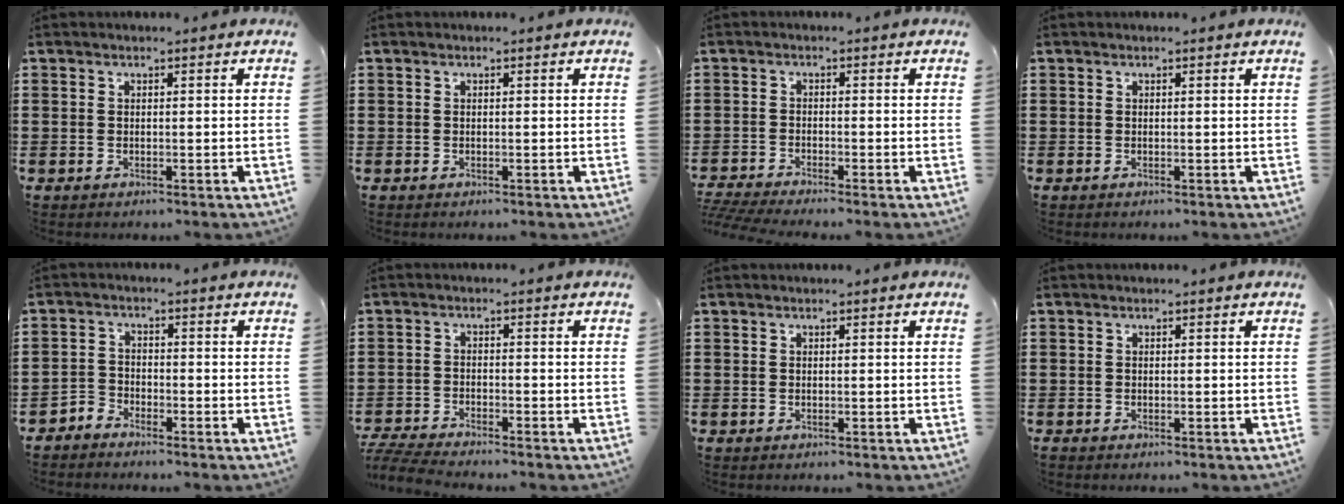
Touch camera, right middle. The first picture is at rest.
{"total": 0.0}
{"total": 2.4, "force": [-2.2, -0.3, 0.8], "torque": [-0.029, -0.008, -0.049]}
{"total": 0.0}
{"total": 2.7, "force": [-2.7, 0.5, -0.2], "torque": [-0.012, -0.003, -0.059]}
{"total": 4.2, "force": [-4.0, 0.0, 1.0], "torque": [-0.038, -0.012, -0.086]}
{"total": 0.0}
{"total": 0.0}